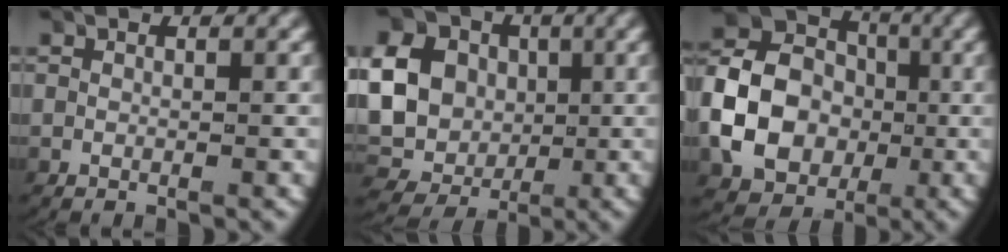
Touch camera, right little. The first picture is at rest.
{"total": 15.2, "force": [1.1, 14.0, 5.9], "torque": [-0.174, -0.032, 0.015]}
{"total": 10.4, "force": [-0.9, 8.7, 5.6], "torque": [-0.119, -0.011, -0.015]}